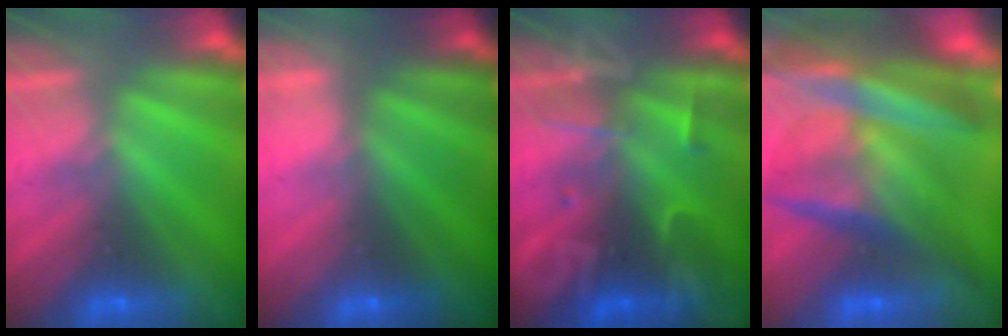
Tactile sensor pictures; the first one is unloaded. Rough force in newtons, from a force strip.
{"total": 2.1}
{"total": 2.4}
{"total": 7.8}